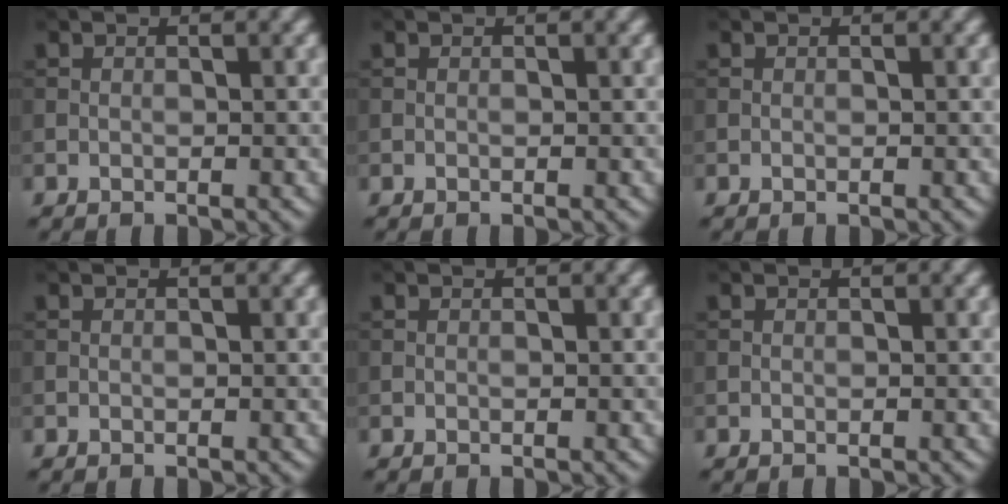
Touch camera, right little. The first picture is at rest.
{"total": 0.0}
{"total": 0.0}
{"total": 0.0}
{"total": 0.0}
{"total": 0.0}